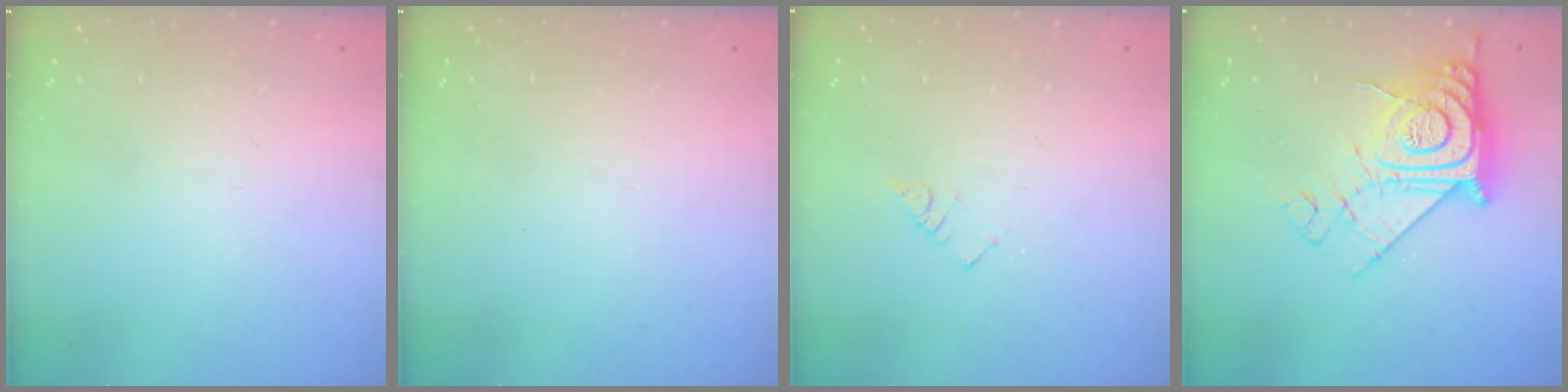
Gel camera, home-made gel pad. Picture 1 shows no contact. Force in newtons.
{"total": 0.0}
{"total": 2.3, "press": 2.3, "slide": 0.4}
{"total": 16.0, "press": 15.9, "slide": 1.3}